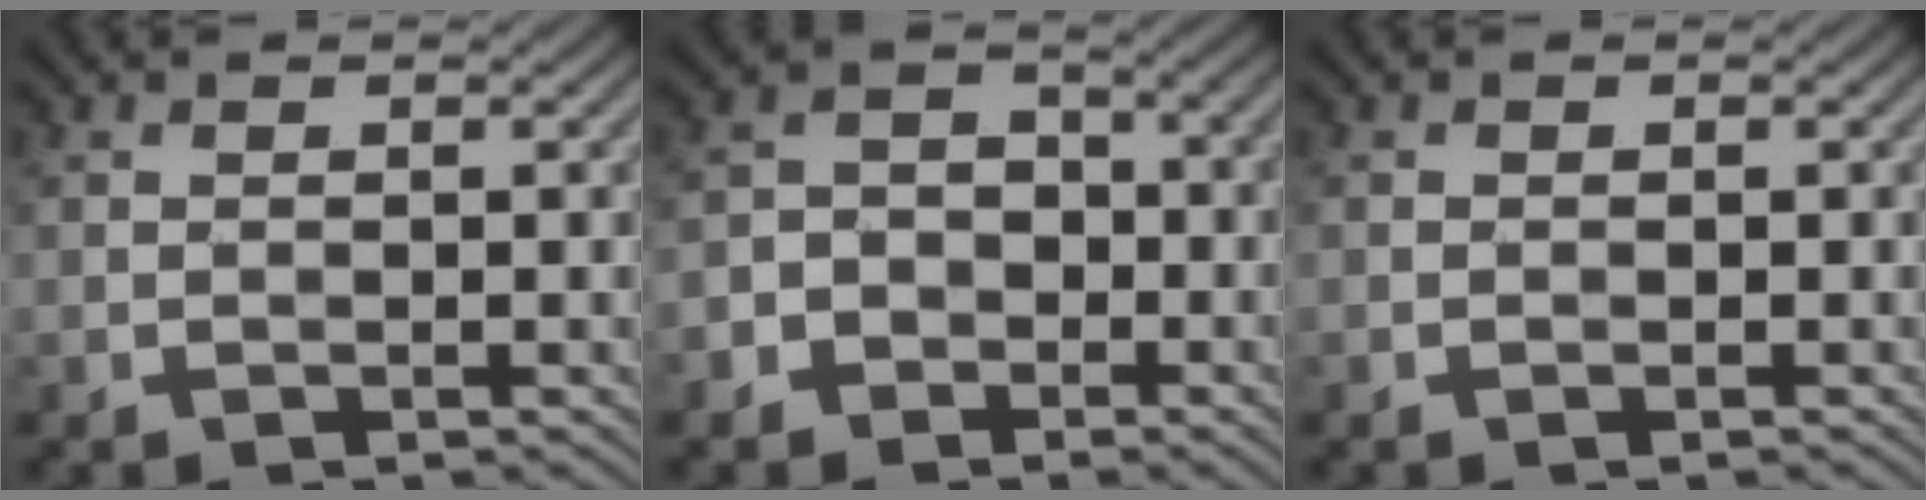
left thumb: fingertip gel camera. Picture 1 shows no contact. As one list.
[{"total": 4.4, "force": [-2.6, 3.2, 1.5], "torque": [-0.014, 0.002, -0.059]}, {"total": 0.0}]